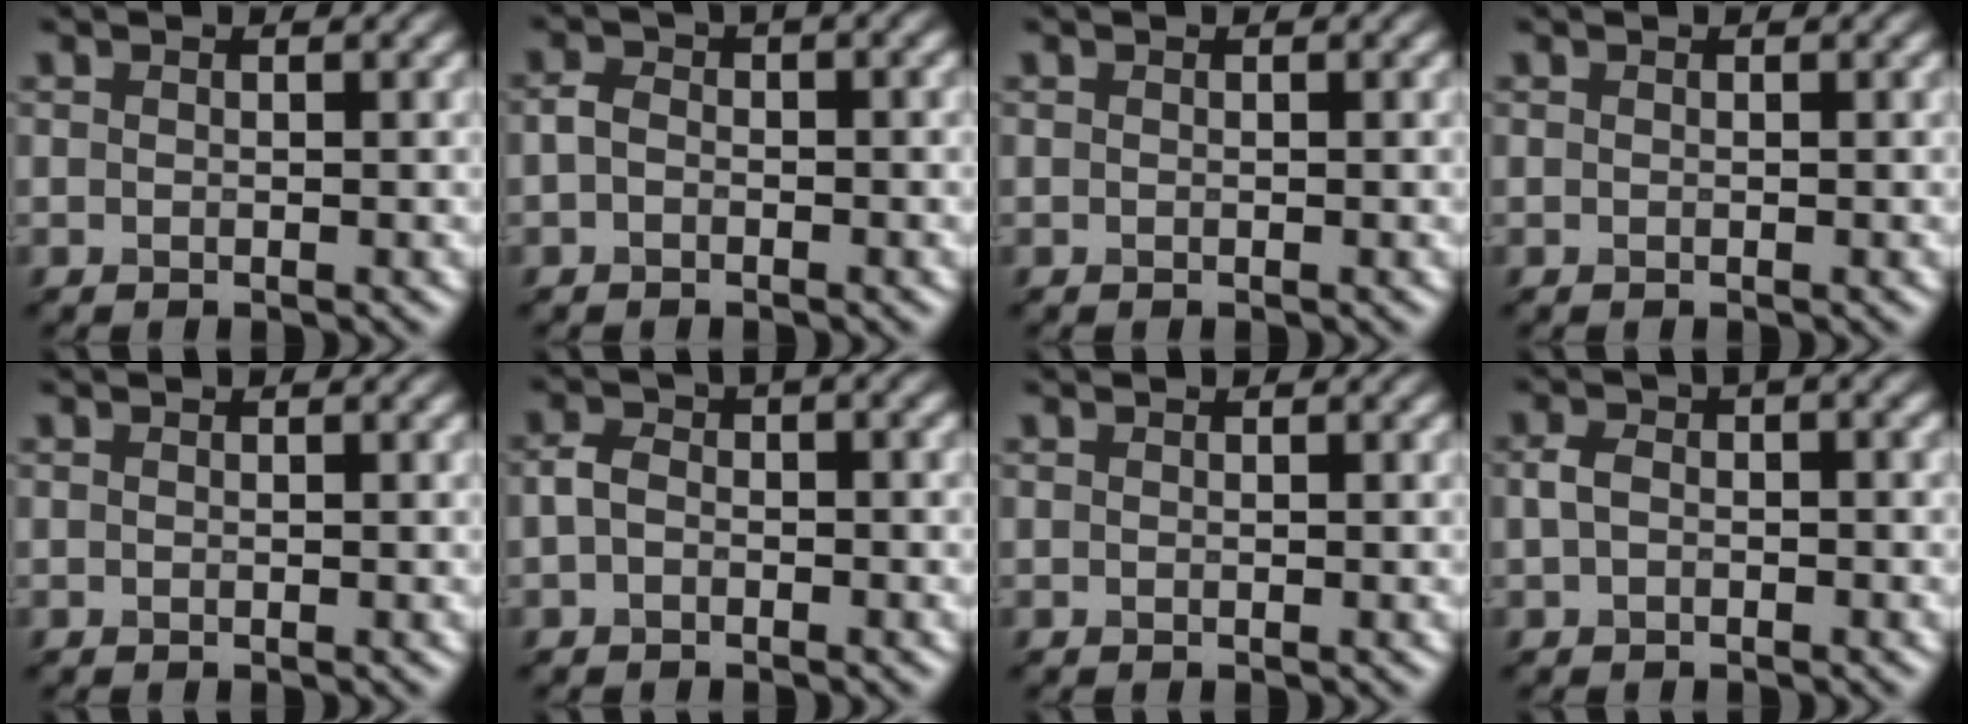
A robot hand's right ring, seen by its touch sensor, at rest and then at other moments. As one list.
[{"total": 1.1, "force": [-0.9, 0.1, 0.5], "torque": [-0.030, 0.007, 0.006]}, {"total": 0.0}, {"total": 0.0}, {"total": 0.0}, {"total": 1.4, "force": [-1.0, 0.4, 0.9], "torque": [-0.035, 0.008, 0.003]}, {"total": 0.0}, {"total": 1.3, "force": [-0.7, 0.3, 1.0], "torque": [-0.038, 0.008, 0.010]}]